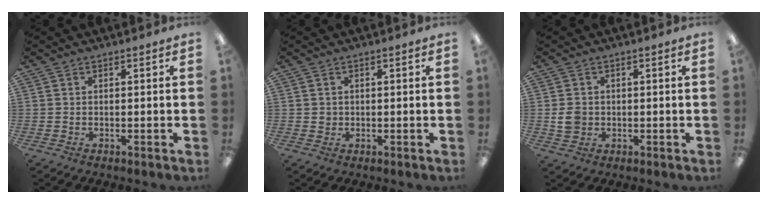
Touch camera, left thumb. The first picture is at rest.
{"total": 1.3, "force": [0.3, 1.3, 0.3], "torque": [-0.008, 0.005, 0.005]}
{"total": 4.3, "force": [-0.1, 3.8, 2.0], "torque": [-0.036, 0.003, -0.003]}